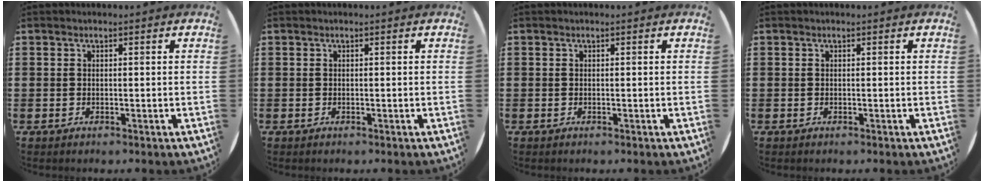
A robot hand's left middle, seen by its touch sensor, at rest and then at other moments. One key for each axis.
{"total": 0.0}
{"total": 0.0}
{"total": 0.0}